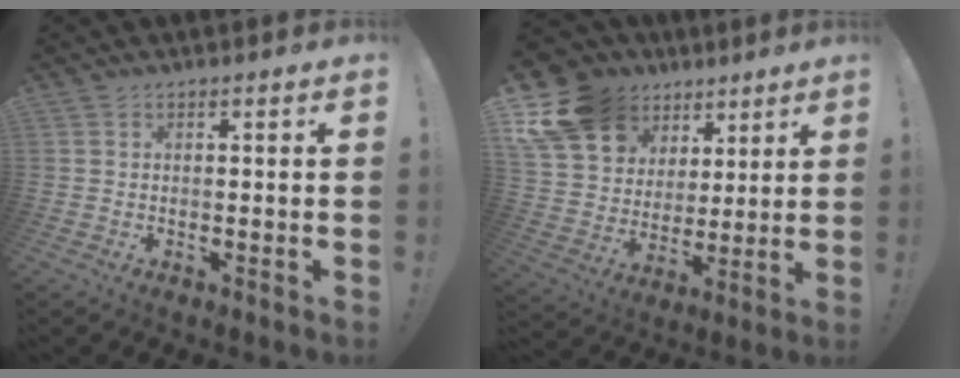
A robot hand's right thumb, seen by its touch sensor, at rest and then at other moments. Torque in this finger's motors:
{"motor_torque": [0.52, 2.56, 0.85, 0.68, 0.18]}